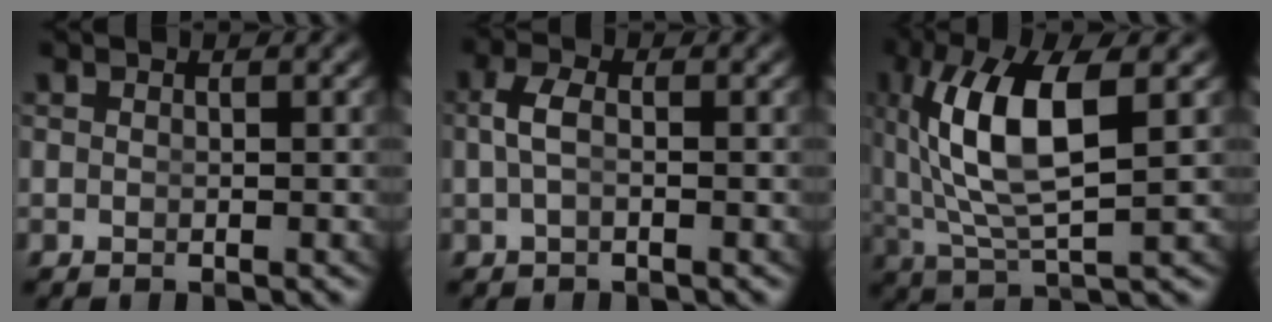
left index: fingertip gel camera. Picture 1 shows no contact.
{"total": 1.6, "force": [-0.4, 0.4, 1.5], "torque": [-0.040, -0.006, -0.001]}
{"total": 7.5, "force": [1.0, 2.6, 7.0], "torque": [-0.150, -0.006, 0.032]}